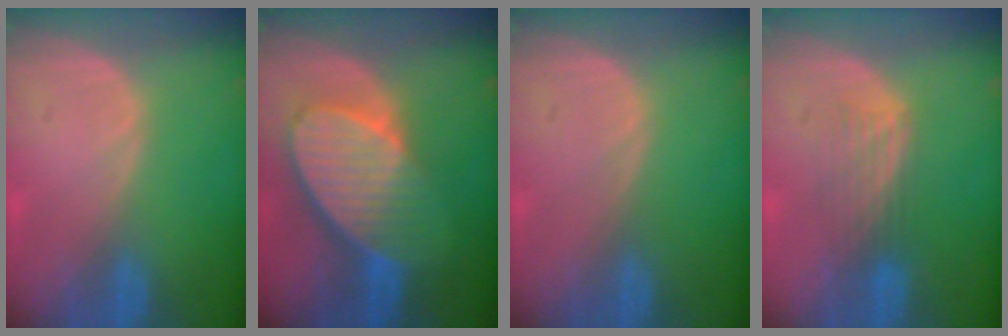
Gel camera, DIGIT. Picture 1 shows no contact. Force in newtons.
{"total": 10.0, "press": 8.7, "slide": 4.8}
{"total": 0.0}
{"total": 4.4, "press": 3.7, "slide": 2.3}